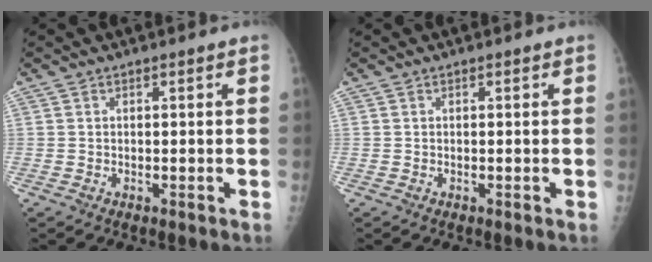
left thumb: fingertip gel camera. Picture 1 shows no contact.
{"total": 0.0}